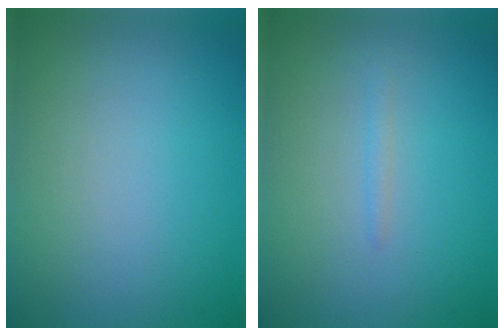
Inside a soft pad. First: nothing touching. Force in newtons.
{"total": 0.8, "press": 0.7, "slide": 0.1}